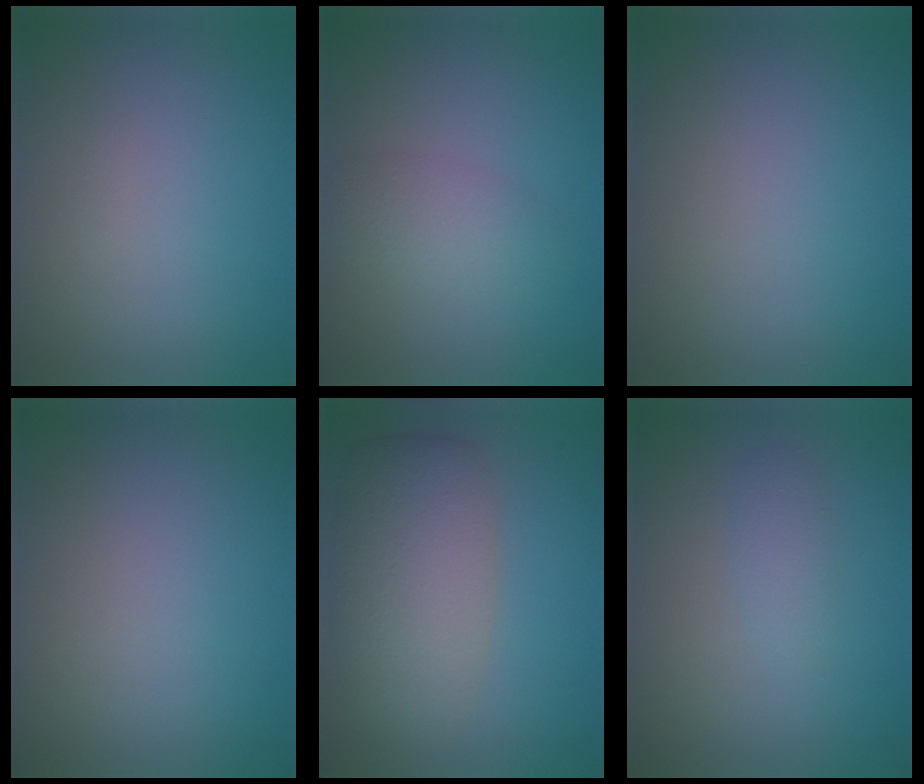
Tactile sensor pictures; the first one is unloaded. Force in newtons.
{"total": 2.7, "press": 2.7, "slide": 0.2}
{"total": 0.0}
{"total": 0.0}
{"total": 7.0, "press": 7.0, "slide": 0.4}
{"total": 1.3, "press": 1.3, "slide": 0.0}